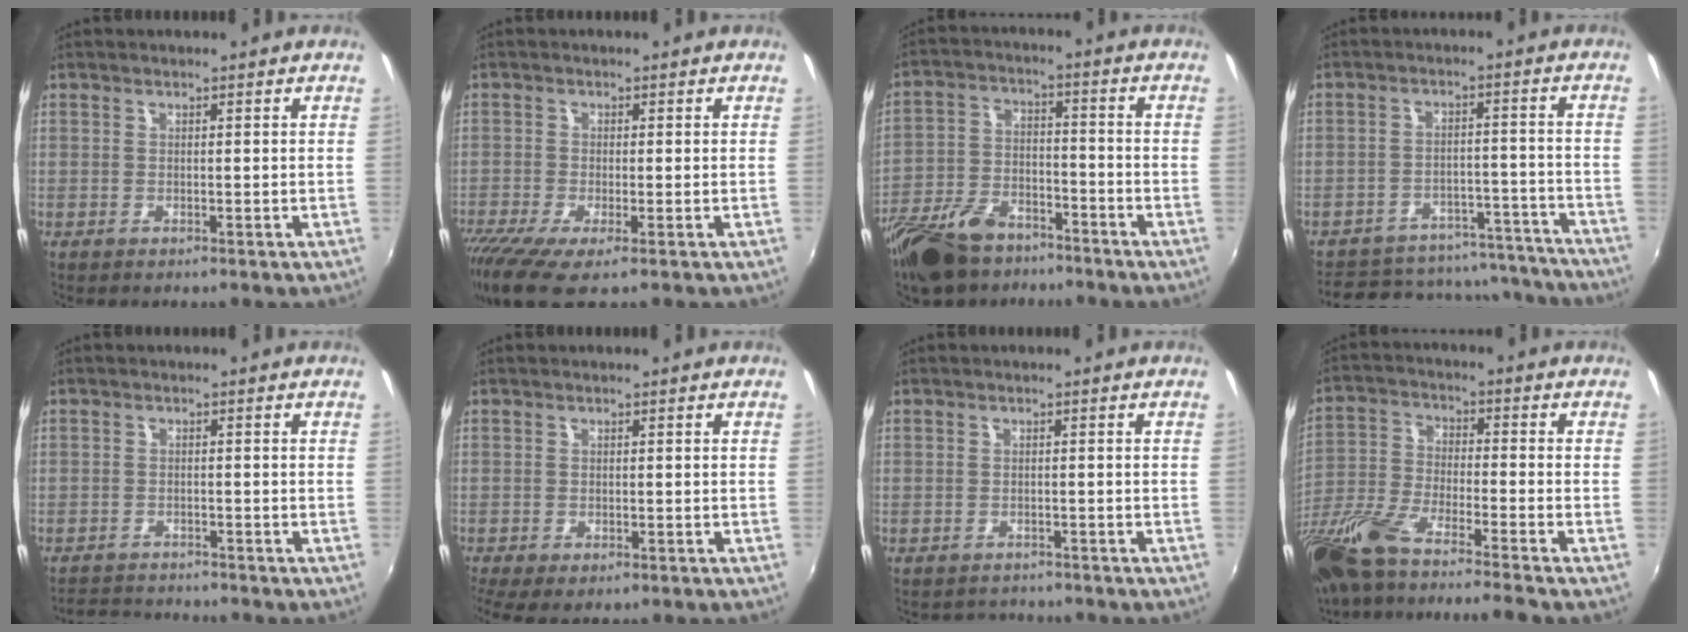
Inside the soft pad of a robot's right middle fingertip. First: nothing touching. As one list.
[{"total": 8.0, "force": [-4.7, 1.7, 6.2], "torque": [-0.141, -0.039, -0.088]}, {"total": 15.5, "force": [-11.4, 7.3, 7.4], "torque": [-0.172, -0.013, -0.205]}, {"total": 21.2, "force": [-18.2, 8.7, 6.6], "torque": [-0.135, 0.046, -0.207]}, {"total": 4.6, "force": [-4.4, 1.4, 0.2], "torque": [-0.021, 0.011, -0.076]}, {"total": 6.0, "force": [-3.6, 2.8, 4.0], "torque": [-0.088, -0.028, -0.054]}, {"total": 2.8, "force": [-2.5, 1.2, -0.2], "torque": [-0.005, 0.004, -0.038]}, {"total": 18.6, "force": [-15.1, 0.8, 10.7], "torque": [-0.217, -0.059, -0.282]}]